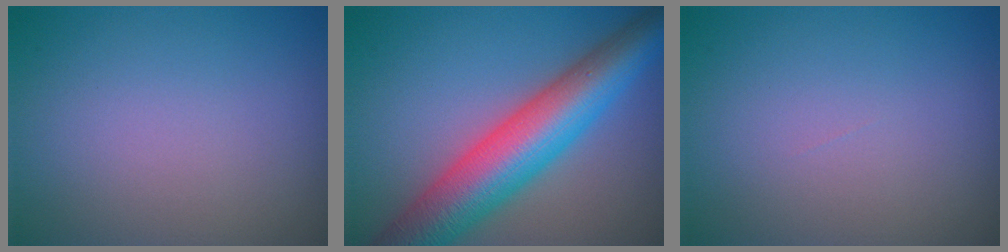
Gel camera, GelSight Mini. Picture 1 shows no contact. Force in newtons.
{"total": 10.3, "press": 10.3, "slide": 0.1}
{"total": 0.0}